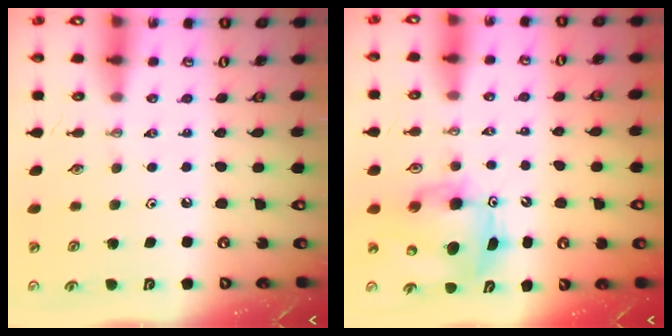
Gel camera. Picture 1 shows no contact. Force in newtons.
{"total": 8.0, "press": 7.9, "slide": 1.4}